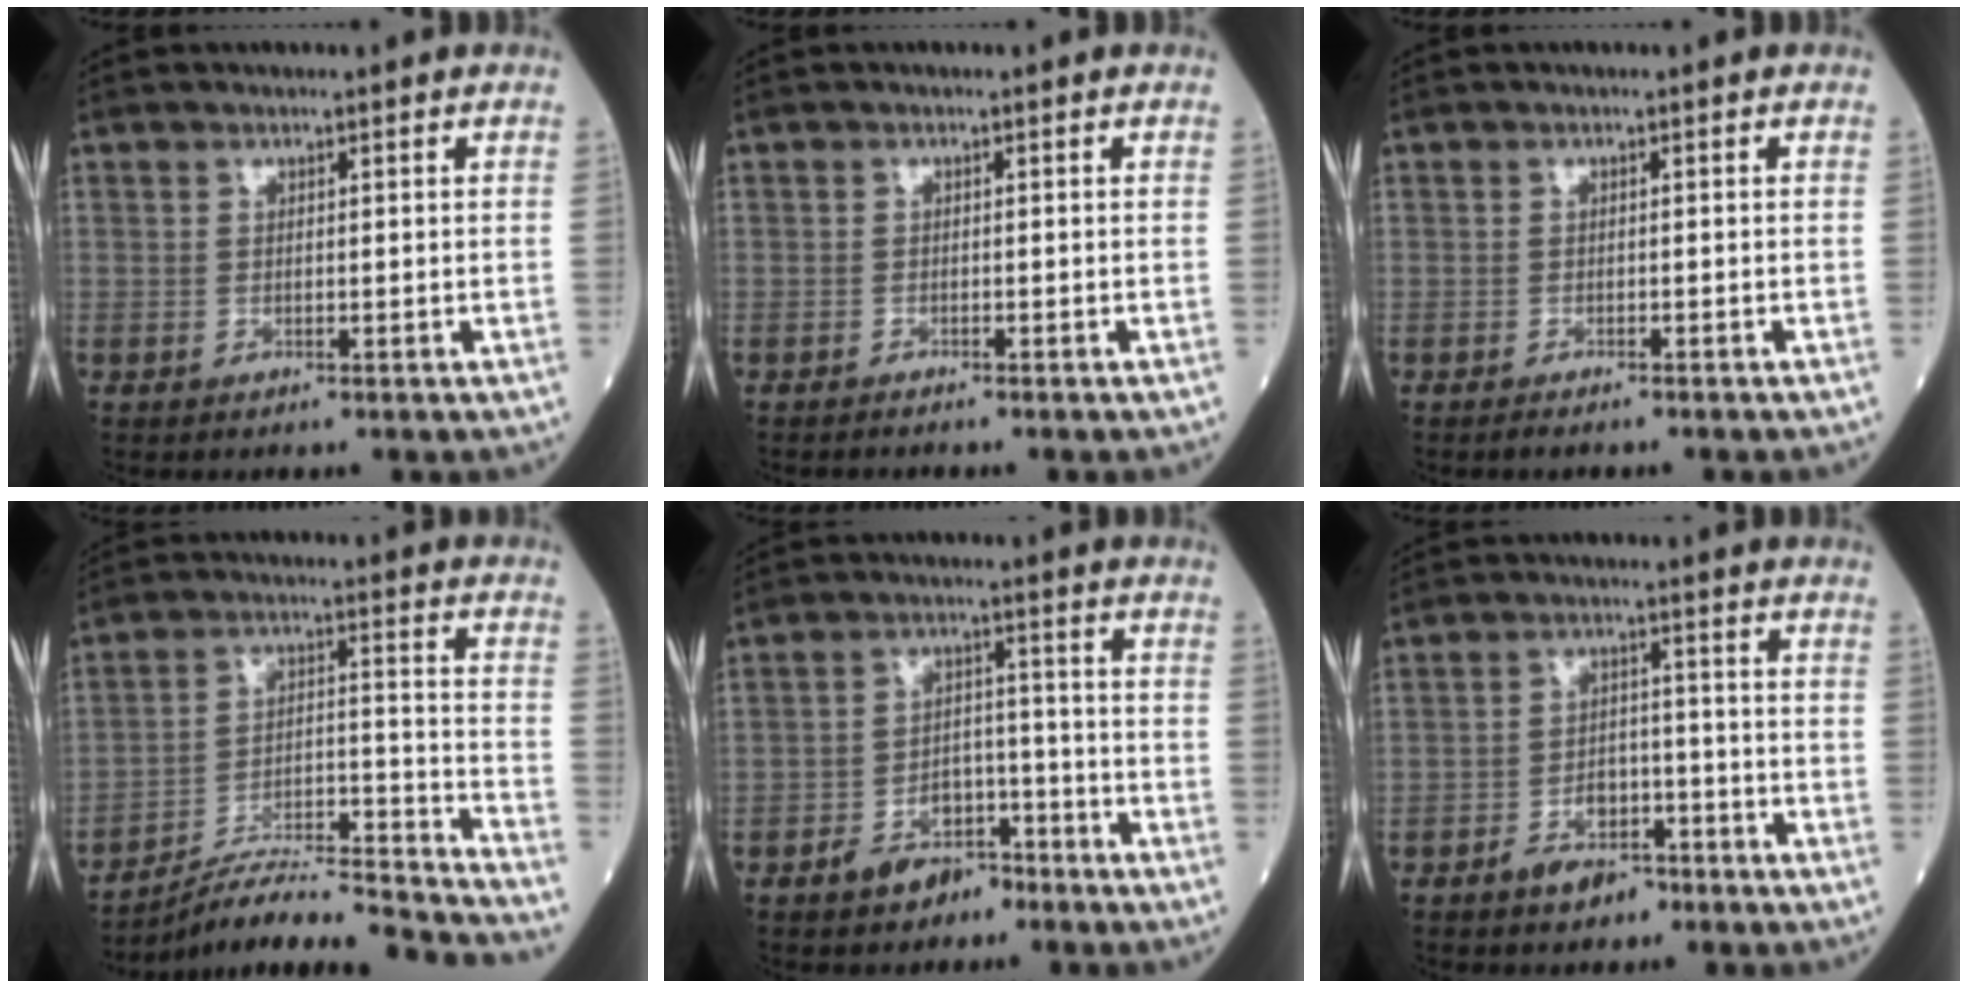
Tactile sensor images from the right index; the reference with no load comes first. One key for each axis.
{"total": 0.9, "fx": -0.8, "fy": -0.1, "fz": 0.1, "tx": -0.001, "ty": 0.001, "tz": -0.014}
{"total": 2.2, "fx": -1.9, "fy": 0.1, "fz": 1.0, "tx": -0.012, "ty": -0.002, "tz": -0.023}
{"total": 19.2, "fx": -18.2, "fy": -1.6, "fz": 6.2, "tx": -0.086, "ty": 0.012, "tz": -0.282}
{"total": 5.9, "fx": -4.2, "fy": 3.6, "fz": 2.1, "tx": -0.040, "ty": 0.014, "tz": -0.065}
{"total": 5.1, "fx": -3.5, "fy": 3.0, "fz": 2.2, "tx": -0.040, "ty": 0.007, "tz": -0.051}